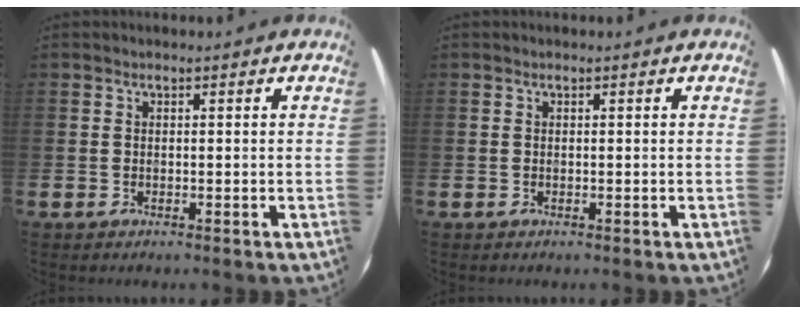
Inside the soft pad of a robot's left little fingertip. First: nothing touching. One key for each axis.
{"total": 0.0}